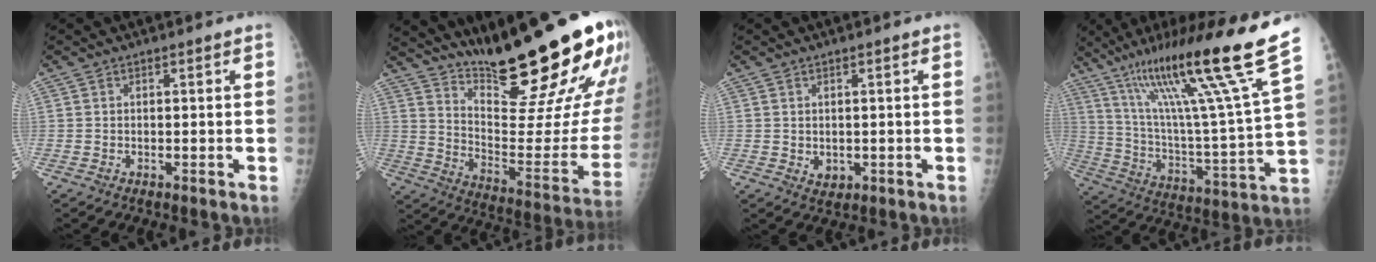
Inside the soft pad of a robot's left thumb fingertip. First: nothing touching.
{"total": 28.0, "force": [20.4, 4.5, 18.6], "torque": [-0.249, -0.135, 0.302]}
{"total": 2.4, "force": [-0.2, 1.8, 1.5], "torque": [-0.013, -0.002, 0.005]}
{"total": 25.9, "force": [16.5, 0.8, 19.9], "torque": [-0.309, -0.067, 0.281]}